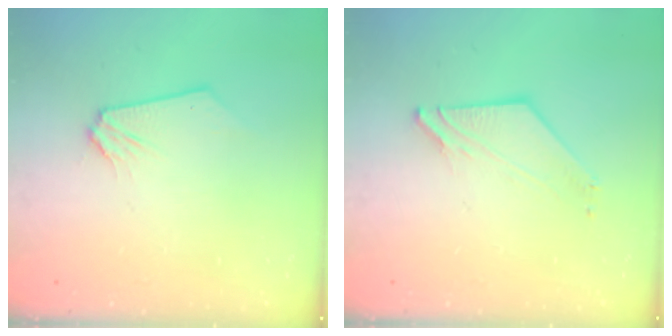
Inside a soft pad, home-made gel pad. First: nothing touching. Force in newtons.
{"total": 2.9, "press": 2.9, "slide": 0.2}